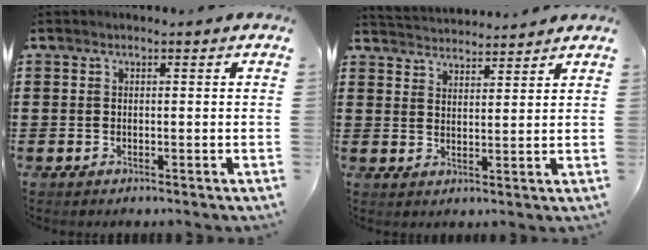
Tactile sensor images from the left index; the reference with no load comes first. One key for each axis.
{"total": 3.2, "fx": 3.1, "fy": -0.1, "fz": -0.4, "tx": -0.004, "ty": -0.014, "tz": 0.057}